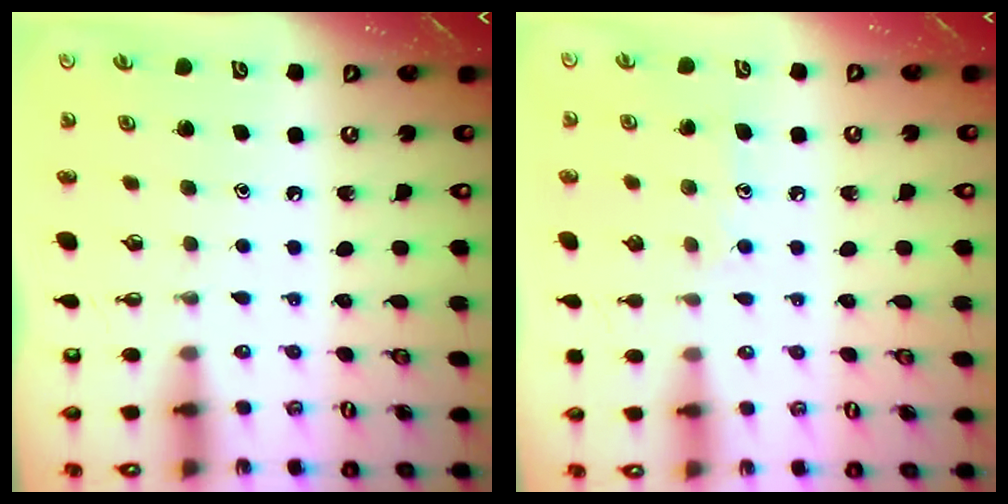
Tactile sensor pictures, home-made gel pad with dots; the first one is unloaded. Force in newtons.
{"total": 7.0, "press": 7.0, "slide": 0.6}